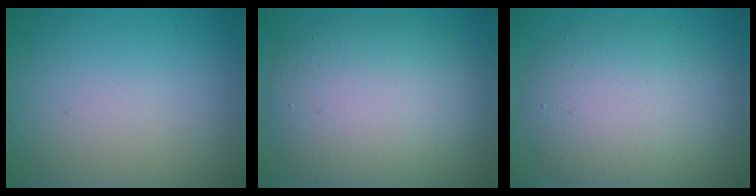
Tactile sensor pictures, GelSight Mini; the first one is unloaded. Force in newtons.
{"total": 8.7, "press": 8.7, "slide": 0.4}
{"total": 6.7, "press": 6.7, "slide": 0.5}